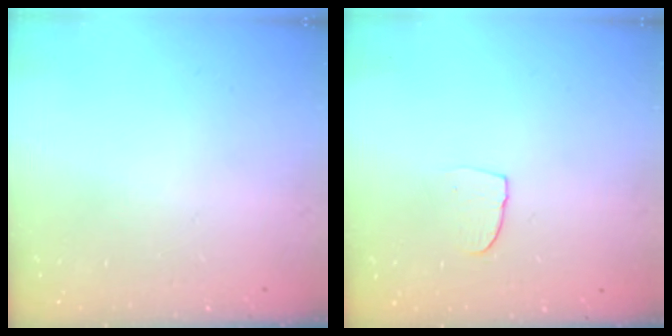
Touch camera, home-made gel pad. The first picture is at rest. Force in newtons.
{"total": 5.0, "press": 4.9, "slide": 0.5}